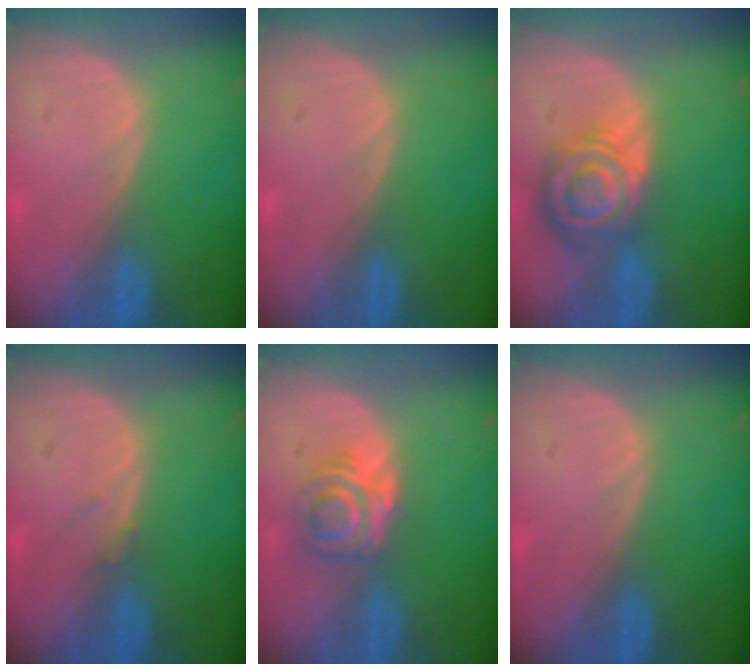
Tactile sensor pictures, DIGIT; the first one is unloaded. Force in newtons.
{"total": 0.0}
{"total": 8.4, "press": 7.3, "slide": 4.2}
{"total": 0.8, "press": 0.8, "slide": 0.1}
{"total": 6.2, "press": 5.1, "slide": 3.6}
{"total": 0.0}